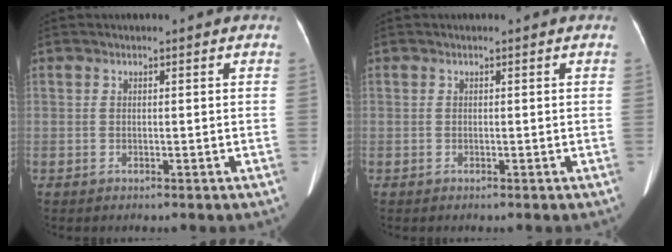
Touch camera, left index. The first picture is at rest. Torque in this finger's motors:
{"motor_torque": [0.19, 0.00, -0.13, -0.01]}